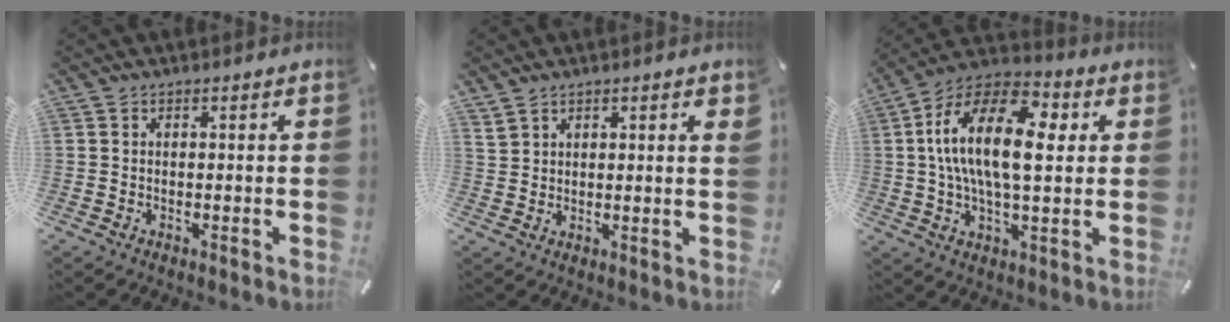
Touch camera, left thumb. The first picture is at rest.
{"total": 2.3, "force": [1.9, 0.7, 1.0], "torque": [-0.024, -0.001, 0.036]}
{"total": 18.5, "force": [3.2, 9.2, 15.7], "torque": [-0.310, -0.001, 0.044]}